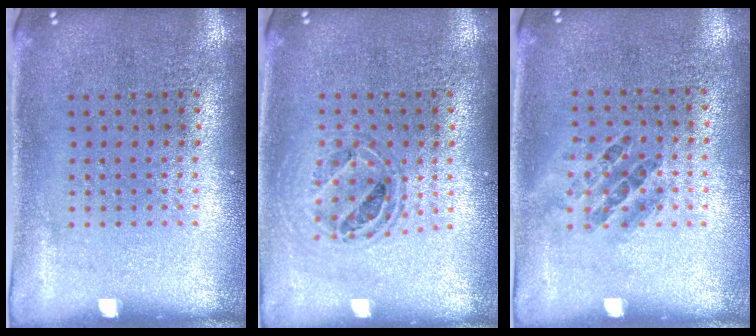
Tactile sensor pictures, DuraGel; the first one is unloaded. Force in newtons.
{"total": 0.7, "press": 0.7, "slide": 0.1}
{"total": 0.9, "press": 0.6, "slide": 0.6}